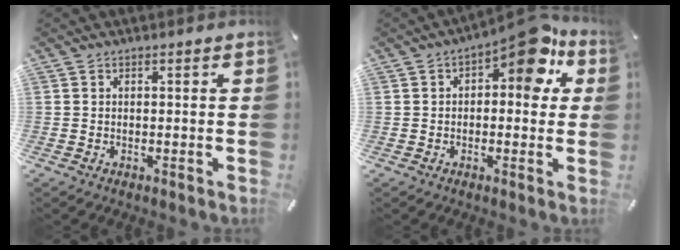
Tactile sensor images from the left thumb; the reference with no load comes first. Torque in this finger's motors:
{"motor_torque": [1.08, 0.97, 0.70, 0.34, 0.03]}